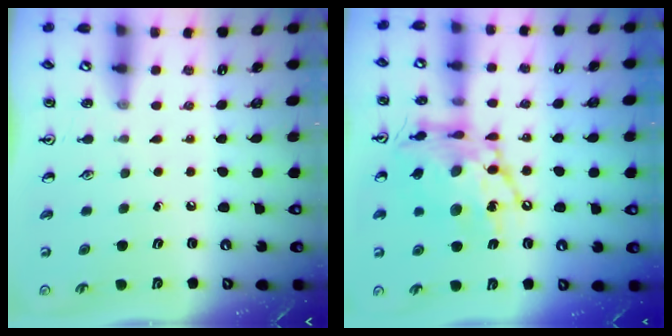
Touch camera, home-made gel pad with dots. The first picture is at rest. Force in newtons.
{"total": 18.3, "press": 18.2, "slide": 1.8}